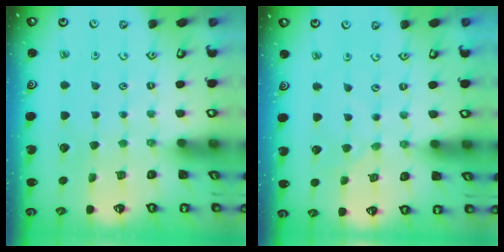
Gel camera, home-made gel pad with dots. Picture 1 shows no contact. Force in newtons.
{"total": 0.0}